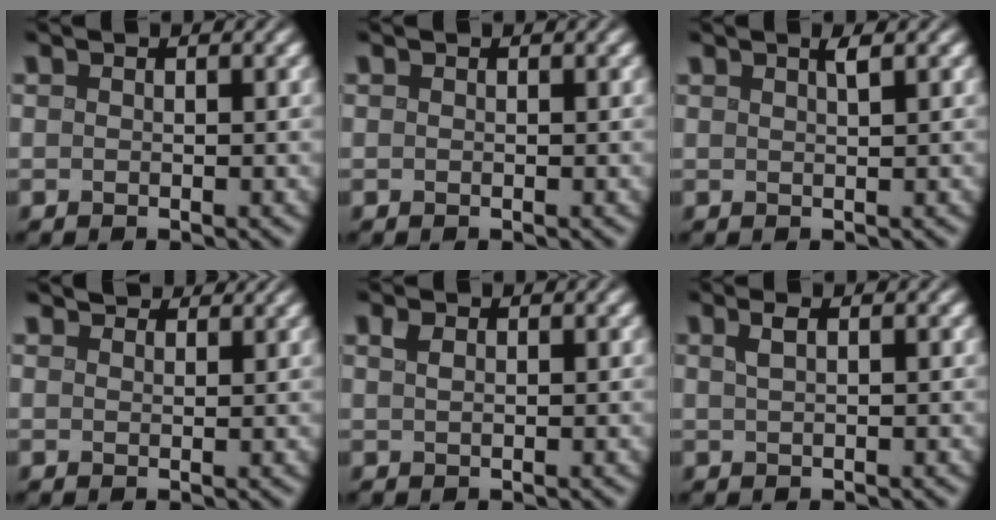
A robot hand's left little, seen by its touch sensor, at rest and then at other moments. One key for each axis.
{"total": 0.0}
{"total": 1.3, "fx": 0.7, "fy": 0.3, "fz": 1.0, "tx": -0.013, "ty": 0.003, "tz": 0.011}
{"total": 2.9, "fx": 2.7, "fy": 0.8, "fz": 0.9, "tx": -0.016, "ty": 0.000, "tz": 0.036}
{"total": 1.0, "fx": 0.6, "fy": 0.5, "fz": 0.7, "tx": -0.016, "ty": 0.002, "tz": 0.012}
{"total": 1.6, "fx": 0.7, "fy": 0.6, "fz": 1.3, "tx": -0.020, "ty": 0.007, "tz": 0.011}